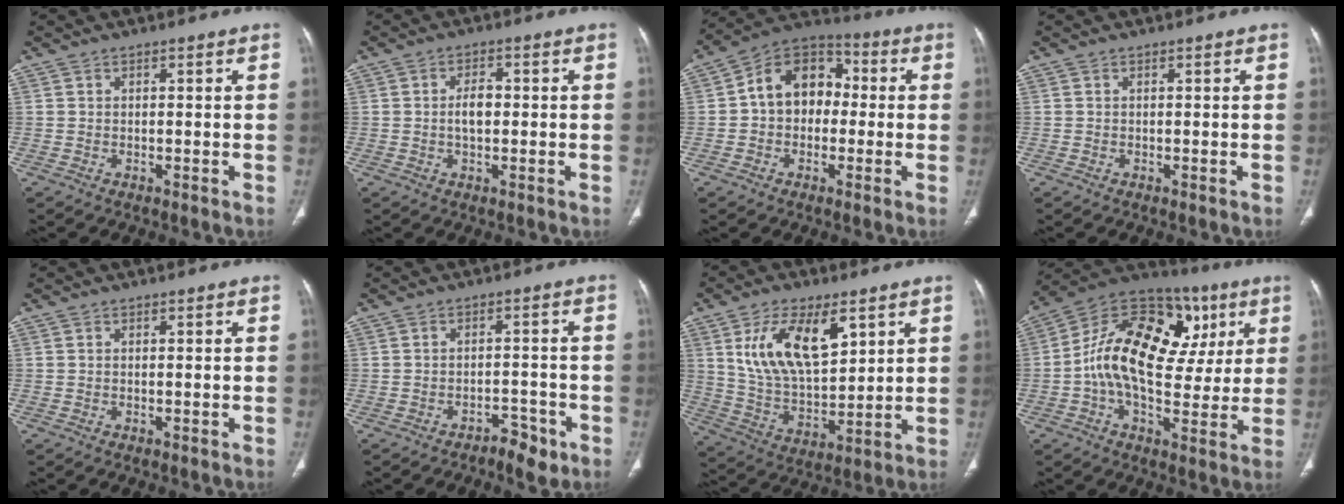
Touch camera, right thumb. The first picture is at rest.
{"total": 3.6, "force": [-0.1, 2.1, 3.0], "torque": [-0.052, 0.007, -0.003]}
{"total": 12.6, "force": [0.5, 9.5, 8.2], "torque": [-0.095, 0.038, -0.007]}
{"total": 0.0}
{"total": 0.0}
{"total": 4.3, "force": [-2.9, 2.1, 2.5], "torque": [-0.024, 0.022, -0.039]}
{"total": 16.5, "force": [6.9, 8.2, 12.6], "torque": [-0.204, -0.029, 0.140]}
{"total": 23.6, "force": [4.5, 14.0, 18.4], "torque": [-0.275, 0.028, 0.060]}